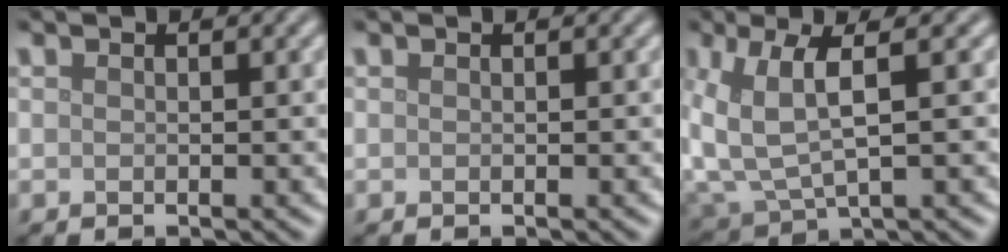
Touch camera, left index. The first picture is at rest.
{"total": 0.0}
{"total": 6.3, "force": [1.2, 2.8, 5.5], "torque": [-0.140, -0.002, 0.033]}